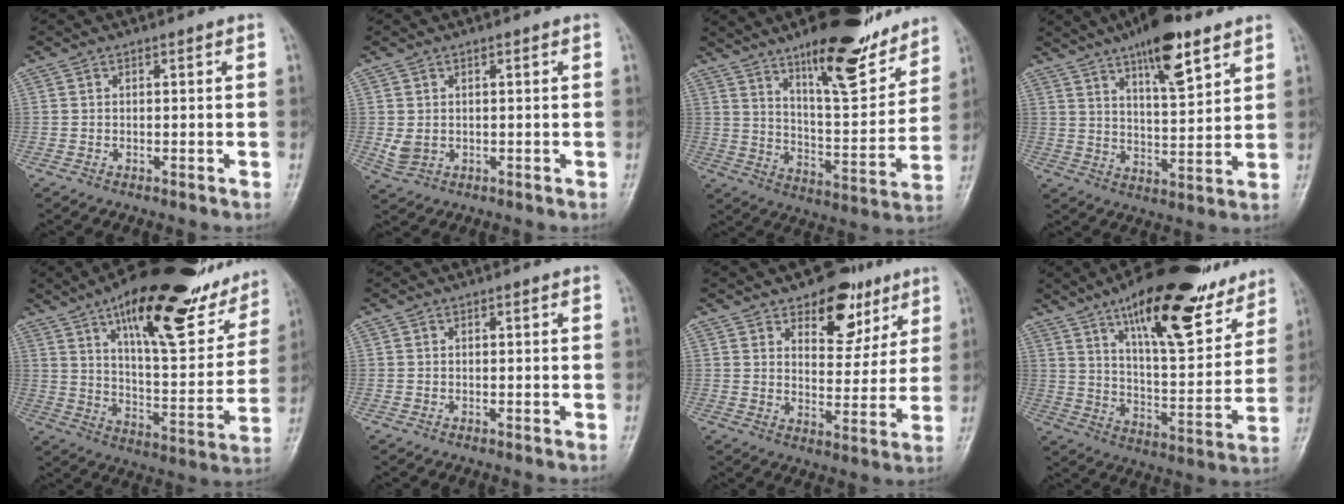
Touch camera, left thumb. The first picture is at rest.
{"total": 3.2, "force": [0.3, 2.3, 2.1], "torque": [-0.038, -0.006, 0.013]}
{"total": 19.2, "force": [13.3, 5.3, 12.7], "torque": [-0.151, -0.081, 0.213]}
{"total": 13.2, "force": [8.2, 4.0, 9.5], "torque": [-0.129, -0.042, 0.131]}
{"total": 27.3, "force": [16.6, 9.5, 19.5], "torque": [-0.237, -0.045, 0.252]}
{"total": 0.0}
{"total": 11.2, "force": [6.7, 6.4, 6.2], "torque": [-0.044, -0.035, 0.099]}
{"total": 23.5, "force": [15.3, 7.9, 16.0], "torque": [-0.201, -0.062, 0.240]}